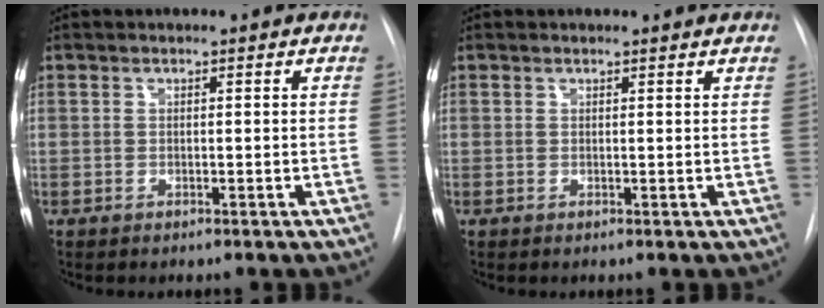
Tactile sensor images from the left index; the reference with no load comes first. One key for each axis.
{"total": 1.7, "fx": 1.7, "fy": -0.1, "fz": 0.1, "tx": -0.011, "ty": -0.001, "tz": 0.015}